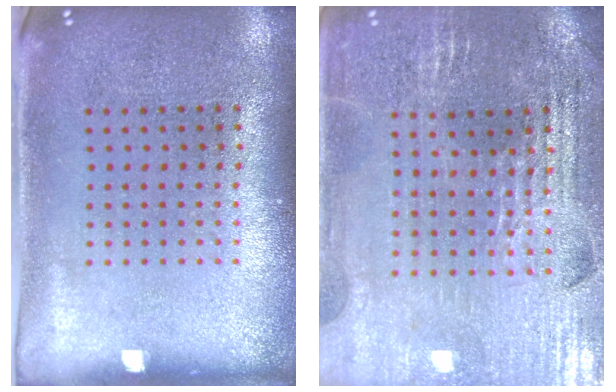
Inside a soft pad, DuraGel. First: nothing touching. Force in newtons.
{"total": 2.9, "press": 2.9, "slide": 0.5}